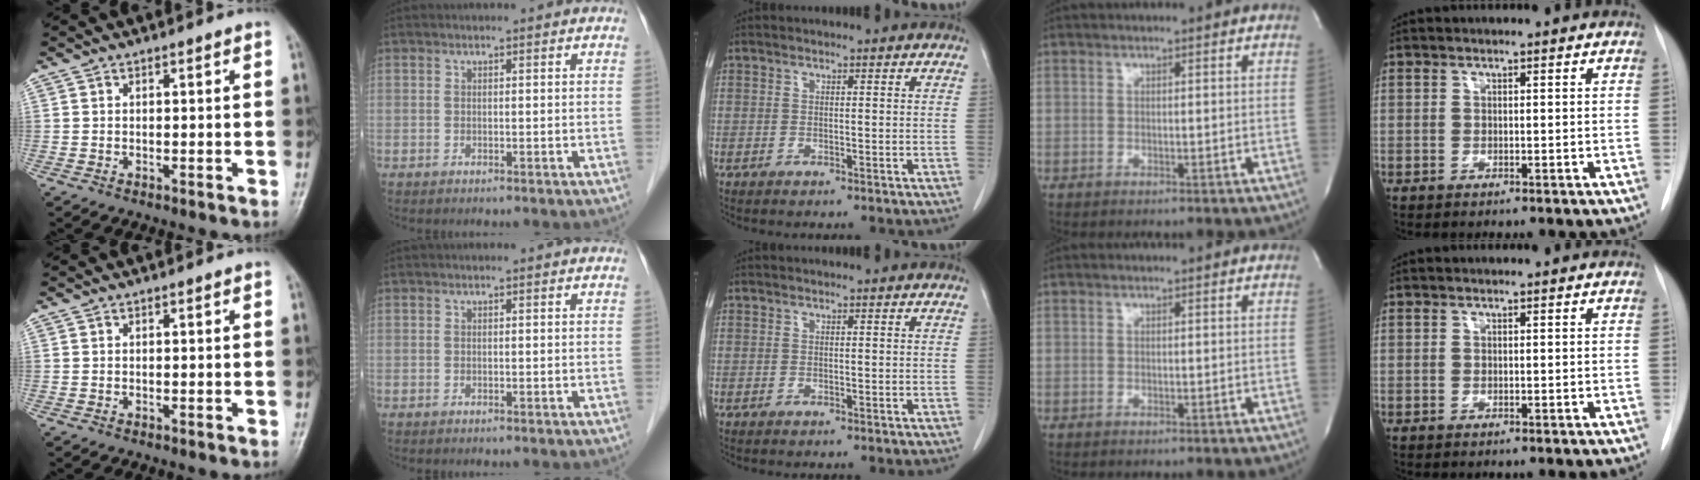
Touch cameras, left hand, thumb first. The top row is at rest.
{}